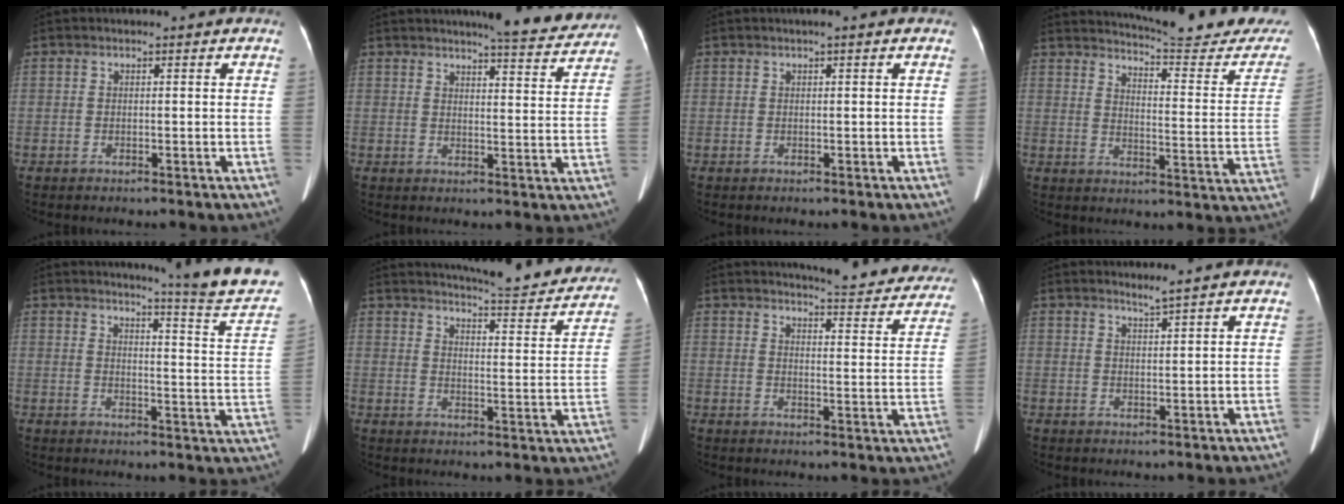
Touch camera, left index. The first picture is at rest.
{"total": 10.3, "force": [9.5, 0.9, 3.7], "torque": [-0.041, -0.014, 0.103]}
{"total": 0.7, "force": [0.4, -0.1, 0.6], "torque": [-0.012, 0.004, 0.007]}
{"total": 22.9, "force": [21.9, 1.2, 6.8], "torque": [-0.090, -0.111, 0.256]}
{"total": 14.3, "force": [13.4, -1.3, 4.9], "torque": [-0.059, -0.088, 0.142]}
{"total": 19.7, "force": [18.2, 2.4, 7.1], "torque": [-0.092, -0.046, 0.217]}
{"total": 15.4, "force": [14.6, 2.0, 4.4], "torque": [-0.038, -0.054, 0.152]}
{"total": 1.8, "force": [1.6, -0.7, 0.6], "torque": [-0.019, -0.007, 0.033]}